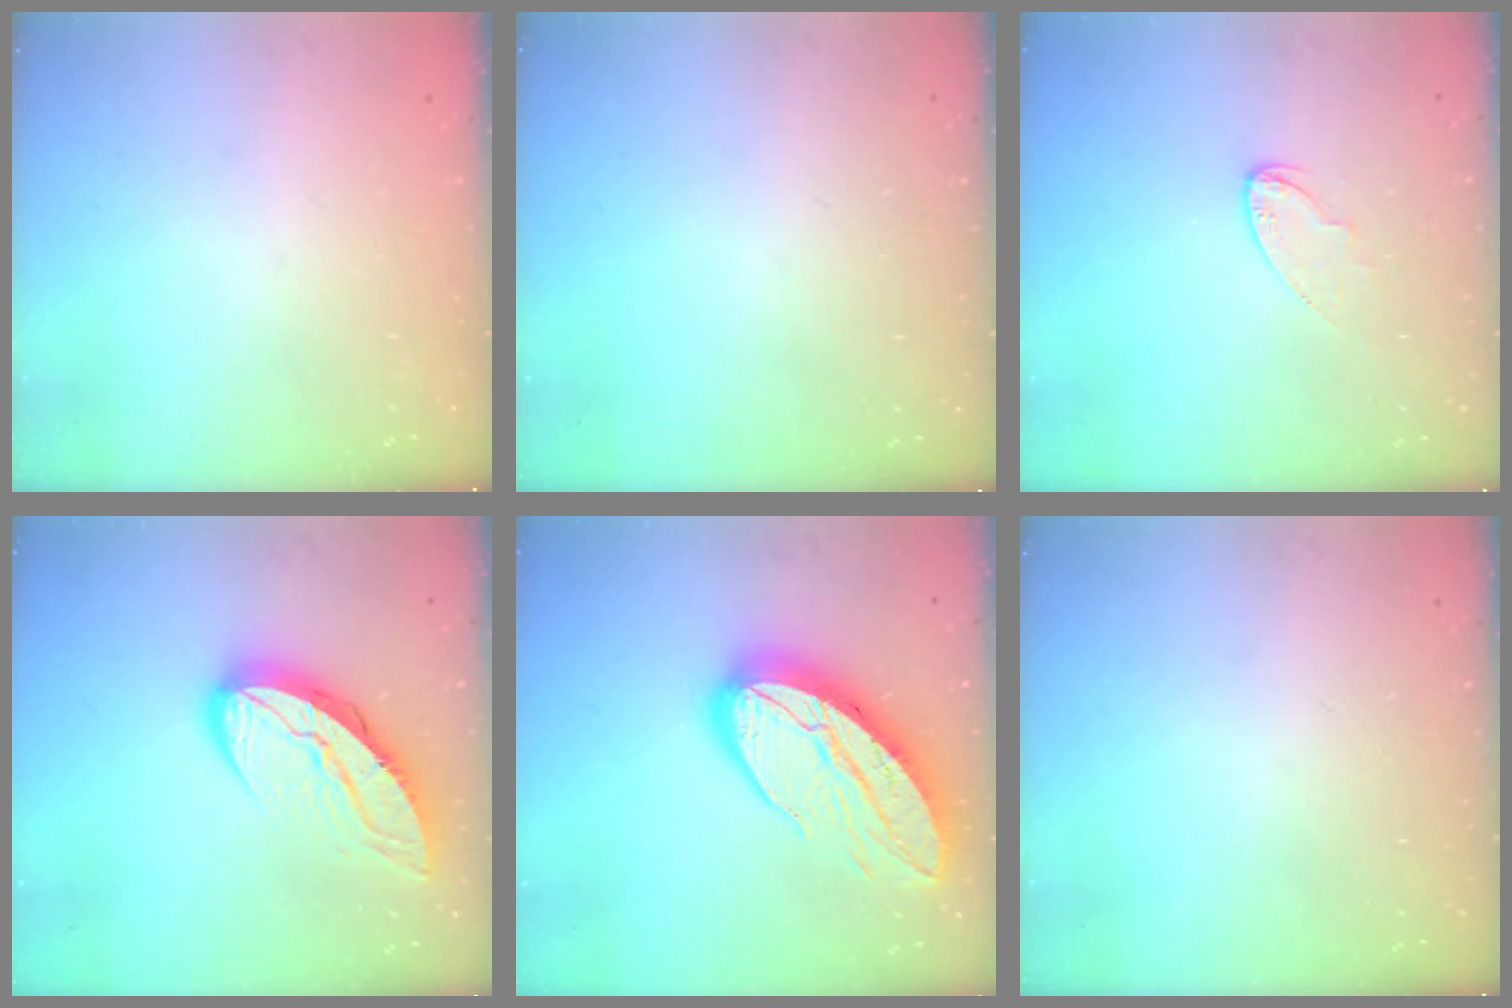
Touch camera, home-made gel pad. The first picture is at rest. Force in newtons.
{"total": 0.0}
{"total": 5.3, "press": 5.3, "slide": 0.5}
{"total": 12.9, "press": 12.9, "slide": 0.9}
{"total": 20.6, "press": 20.5, "slide": 1.8}
{"total": 0.0}